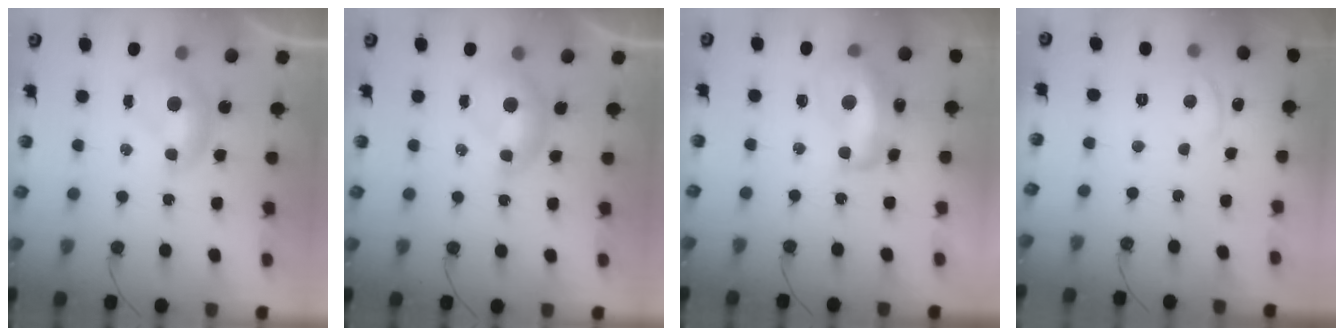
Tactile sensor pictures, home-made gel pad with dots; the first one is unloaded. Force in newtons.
{"total": 1.3, "press": 1.1, "slide": 0.6}
{"total": 8.9, "press": 8.9, "slide": 1.1}
{"total": 1.3, "press": 1.1, "slide": 0.5}